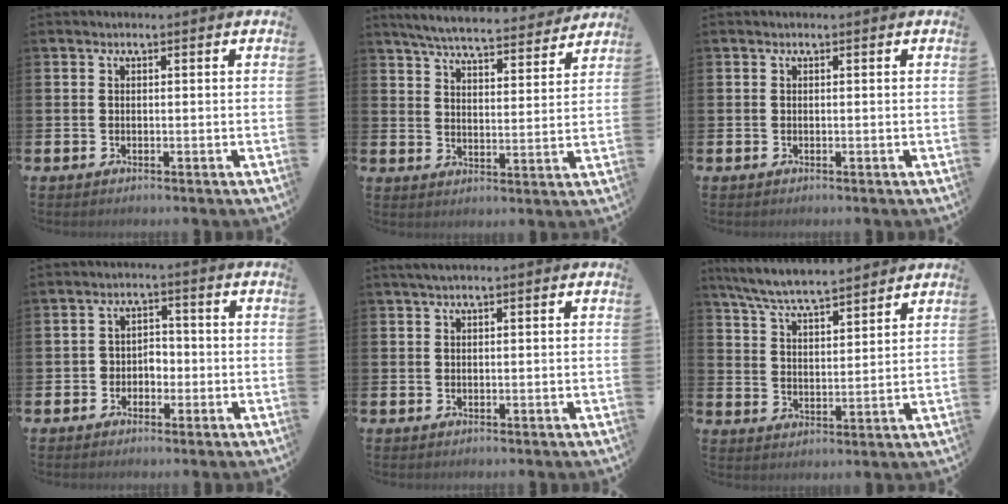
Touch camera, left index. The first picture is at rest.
{"total": 6.3, "force": [6.1, 0.6, 1.6], "torque": [-0.050, -0.042, 0.104]}
{"total": 0.0}
{"total": 2.8, "force": [-1.4, 2.3, 0.7], "torque": [-0.019, 0.009, -0.034]}
{"total": 1.1, "force": [0.8, 0.0, 0.8], "torque": [-0.024, 0.006, 0.015]}
{"total": 6.7, "force": [6.5, 0.3, 1.8], "torque": [-0.061, -0.035, 0.115]}